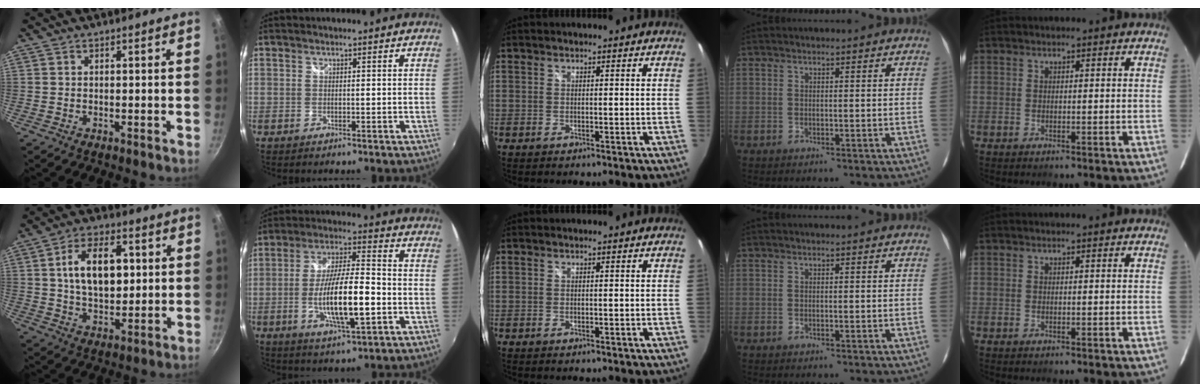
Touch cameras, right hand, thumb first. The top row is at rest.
{"thumb": {"total": 13.3, "force": [2.4, 7.8, 10.5], "torque": [-0.156, 0.000, 0.040]}, "index": {"total": 14.2, "force": [-3.5, 3.2, 13.4], "torque": [-0.254, -0.011, -0.059]}}